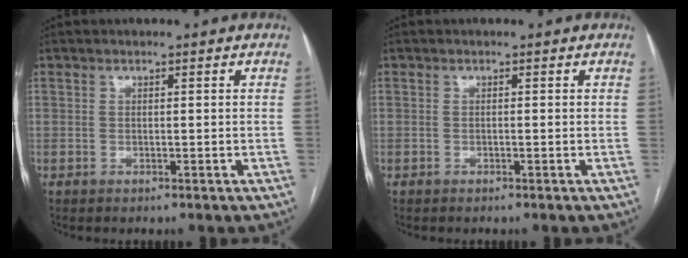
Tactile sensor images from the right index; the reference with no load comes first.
{"total": 0.0}